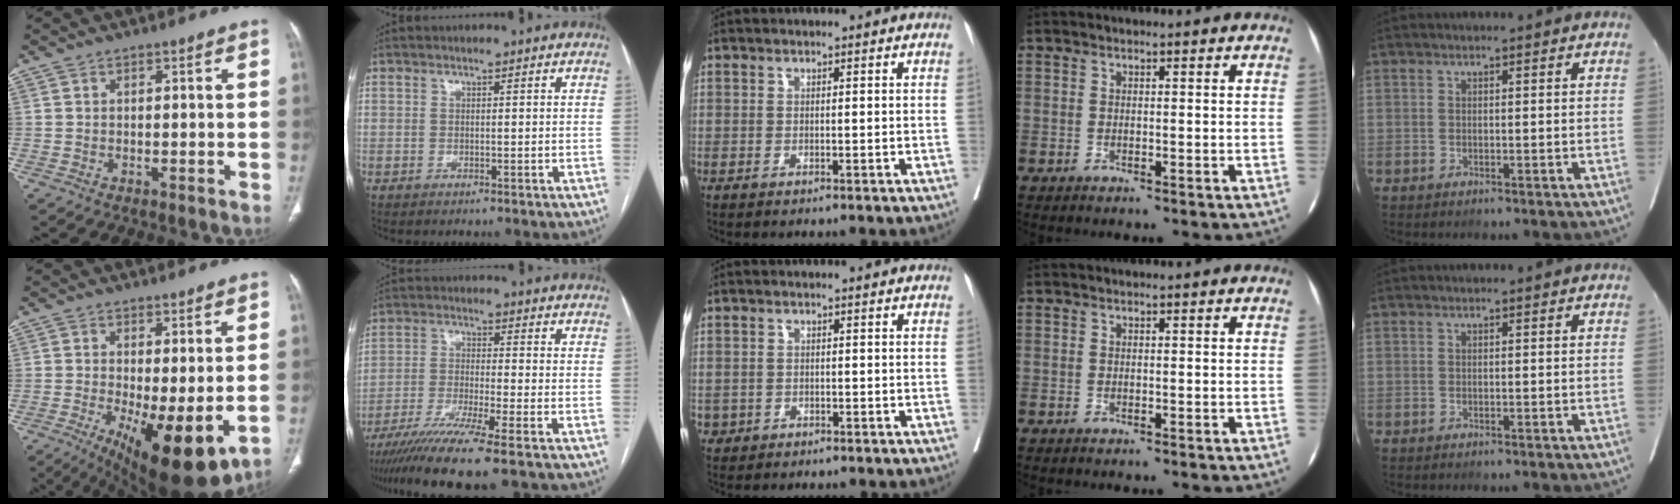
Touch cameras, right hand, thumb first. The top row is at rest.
{"thumb": {"total": 14.0, "force": [-3.3, 4.6, 12.8], "torque": [-0.187, -0.026, -0.032]}, "index": {"total": 11.0, "force": [-8.5, -1.5, 6.8], "torque": [-0.110, -0.032, -0.140]}, "middle": {"total": 1.4, "force": [-0.5, 1.3, 0.1], "torque": [0.001, 0.007, -0.003]}}